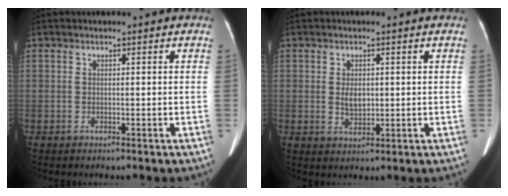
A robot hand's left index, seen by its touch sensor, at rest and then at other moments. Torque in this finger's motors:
{"motor_torque": [0.73, 0.07, 0.04, 0.00]}